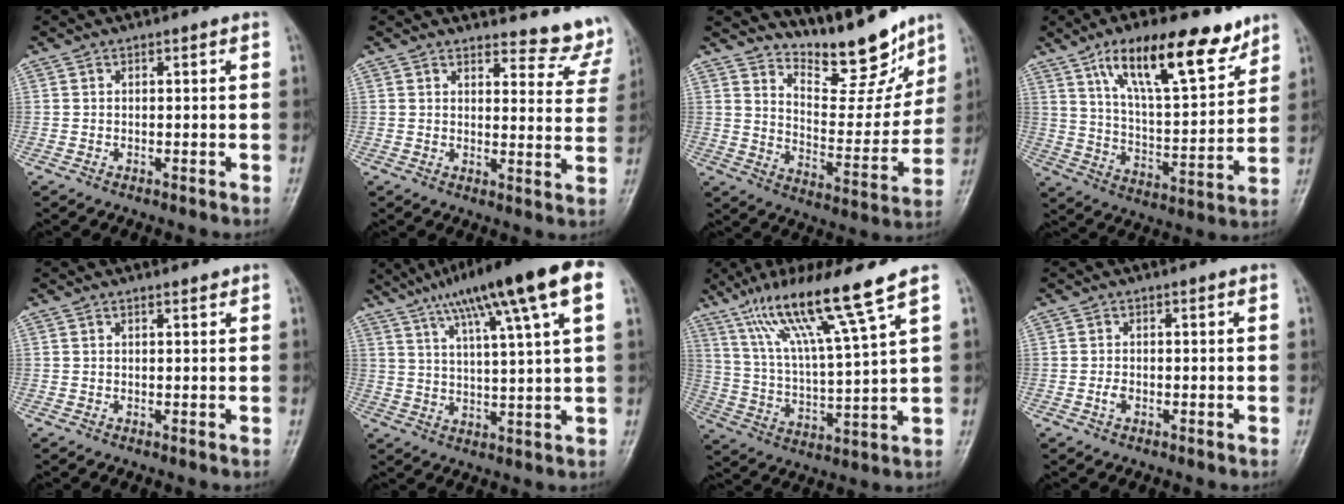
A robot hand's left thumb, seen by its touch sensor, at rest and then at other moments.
{"total": 9.7, "force": [9.3, 2.6, 0.6], "torque": [0.031, -0.086, 0.086]}
{"total": 14.7, "force": [12.4, 4.6, 6.4], "torque": [-0.053, -0.091, 0.200]}
{"total": 18.7, "force": [11.5, 6.5, 13.2], "torque": [-0.176, -0.053, 0.199]}
{"total": 0.9, "force": [0.8, 0.3, 0.4], "torque": [-0.008, -0.005, 0.011]}
{"total": 18.9, "force": [9.8, 2.5, 15.9], "torque": [-0.249, 0.005, 0.153]}
{"total": 15.7, "force": [10.4, -0.1, 11.8], "torque": [-0.209, -0.045, 0.189]}
{"total": 1.4, "force": [-0.4, 0.9, 1.0], "torque": [-0.018, 0.000, -0.010]}